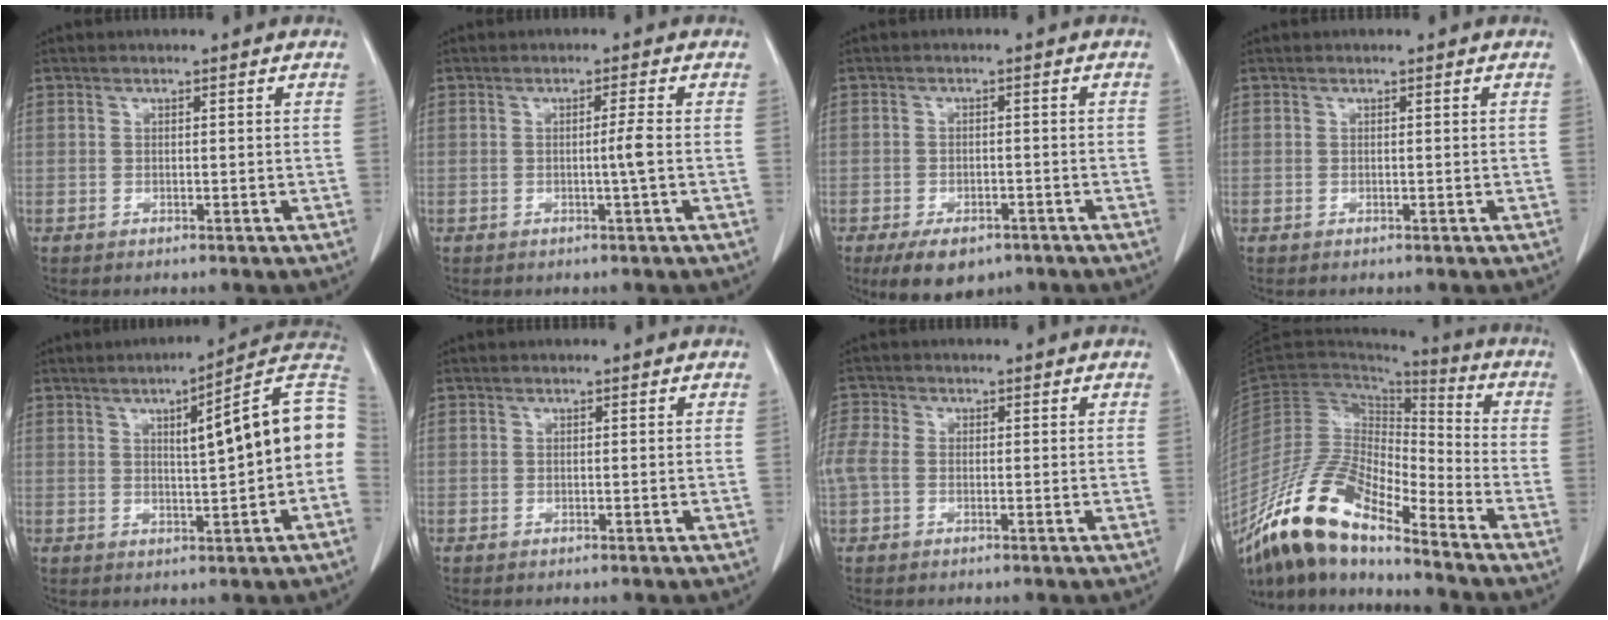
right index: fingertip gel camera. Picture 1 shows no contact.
{"total": 2.2, "force": [-0.4, -0.7, 2.0], "torque": [-0.033, -0.002, -0.007]}
{"total": 7.0, "force": [-4.8, 3.6, 3.6], "torque": [-0.057, -0.003, -0.070]}
{"total": 0.0}
{"total": 13.1, "force": [1.2, 1.2, 12.9], "torque": [-0.172, 0.030, 0.013]}
{"total": 0.0}
{"total": 4.7, "force": [-0.2, 3.4, 3.2], "torque": [-0.108, 0.019, -0.002]}
{"total": 16.4, "force": [-12.9, 3.8, 9.4], "torque": [-0.182, 0.012, -0.242]}